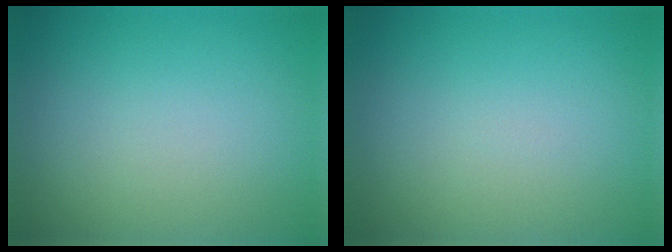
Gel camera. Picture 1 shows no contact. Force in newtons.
{"total": 0.0}